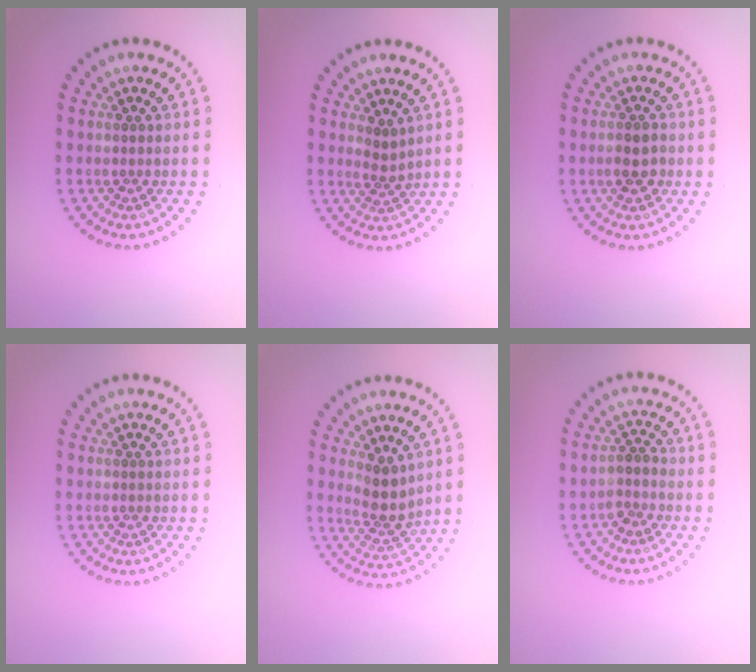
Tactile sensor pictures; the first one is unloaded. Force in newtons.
{"total": 1.7, "press": 1.2, "slide": 1.2}
{"total": 2.2, "press": 2.1, "slide": 0.5}
{"total": 0.0}
{"total": 3.0, "press": 2.5, "slide": 1.6}
{"total": 1.5, "press": 1.2, "slide": 1.0}